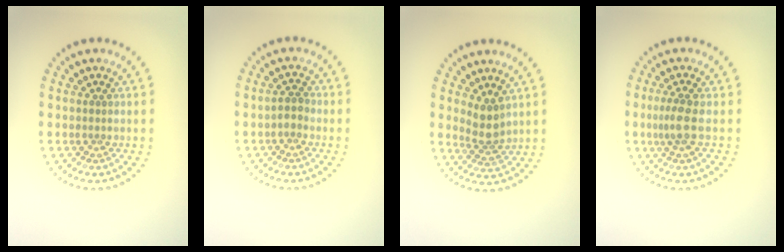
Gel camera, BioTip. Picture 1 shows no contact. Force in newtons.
{"total": 1.1, "press": 1.0, "slide": 0.5}
{"total": 2.7, "press": 2.1, "slide": 1.7}
{"total": 2.2, "press": 1.8, "slide": 1.4}